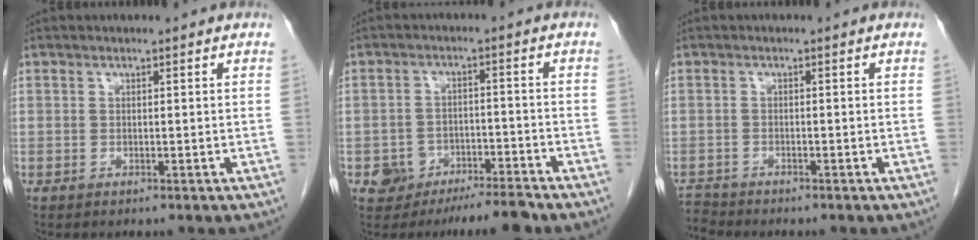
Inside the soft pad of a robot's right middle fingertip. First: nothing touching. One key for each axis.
{"total": 5.6, "fx": -4.6, "fy": 2.0, "fz": 2.6, "tx": -0.034, "ty": 0.012, "tz": -0.068}
{"total": 2.3, "fx": -2.2, "fy": 0.0, "fz": -0.6, "tx": 0.017, "ty": -0.014, "tz": -0.040}